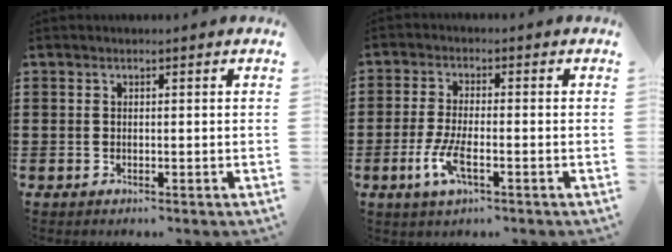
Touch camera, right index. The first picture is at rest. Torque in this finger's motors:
{"motor_torque": [2.14, 0.00, 0.20, 0.05]}